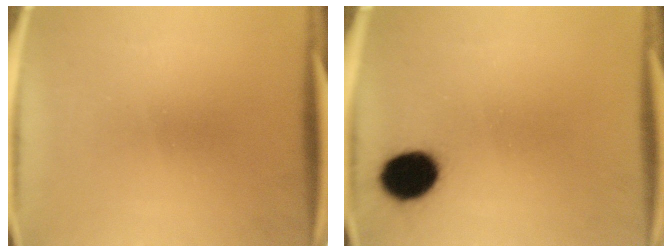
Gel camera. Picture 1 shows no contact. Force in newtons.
{"total": 10.0}